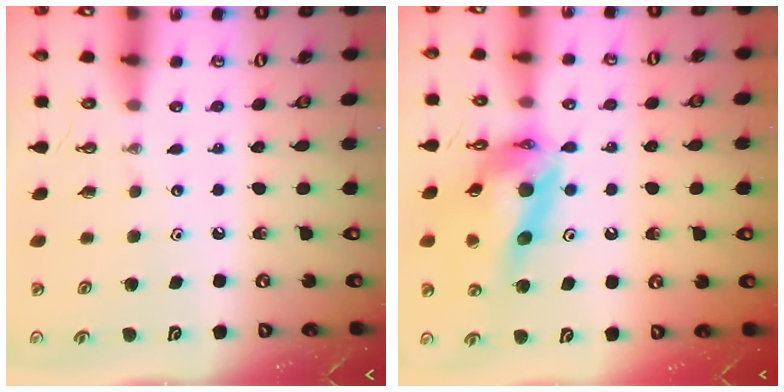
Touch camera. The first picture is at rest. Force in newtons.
{"total": 16.2, "press": 16.1, "slide": 1.7}